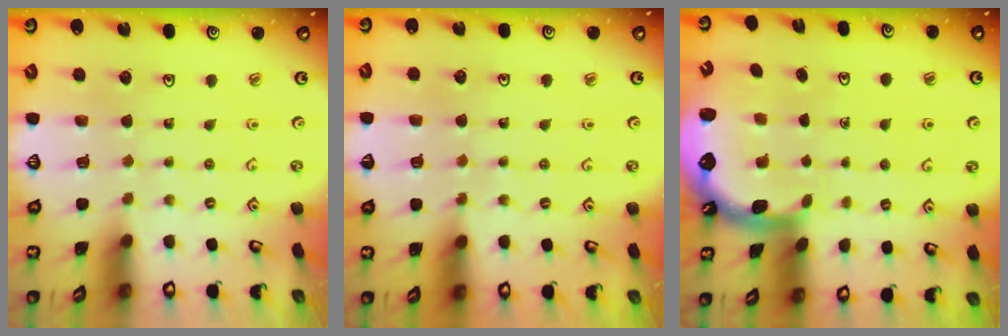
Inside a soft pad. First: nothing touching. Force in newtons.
{"total": 2.9, "press": 2.9, "slide": 0.5}
{"total": 1.6, "press": 1.5, "slide": 0.6}